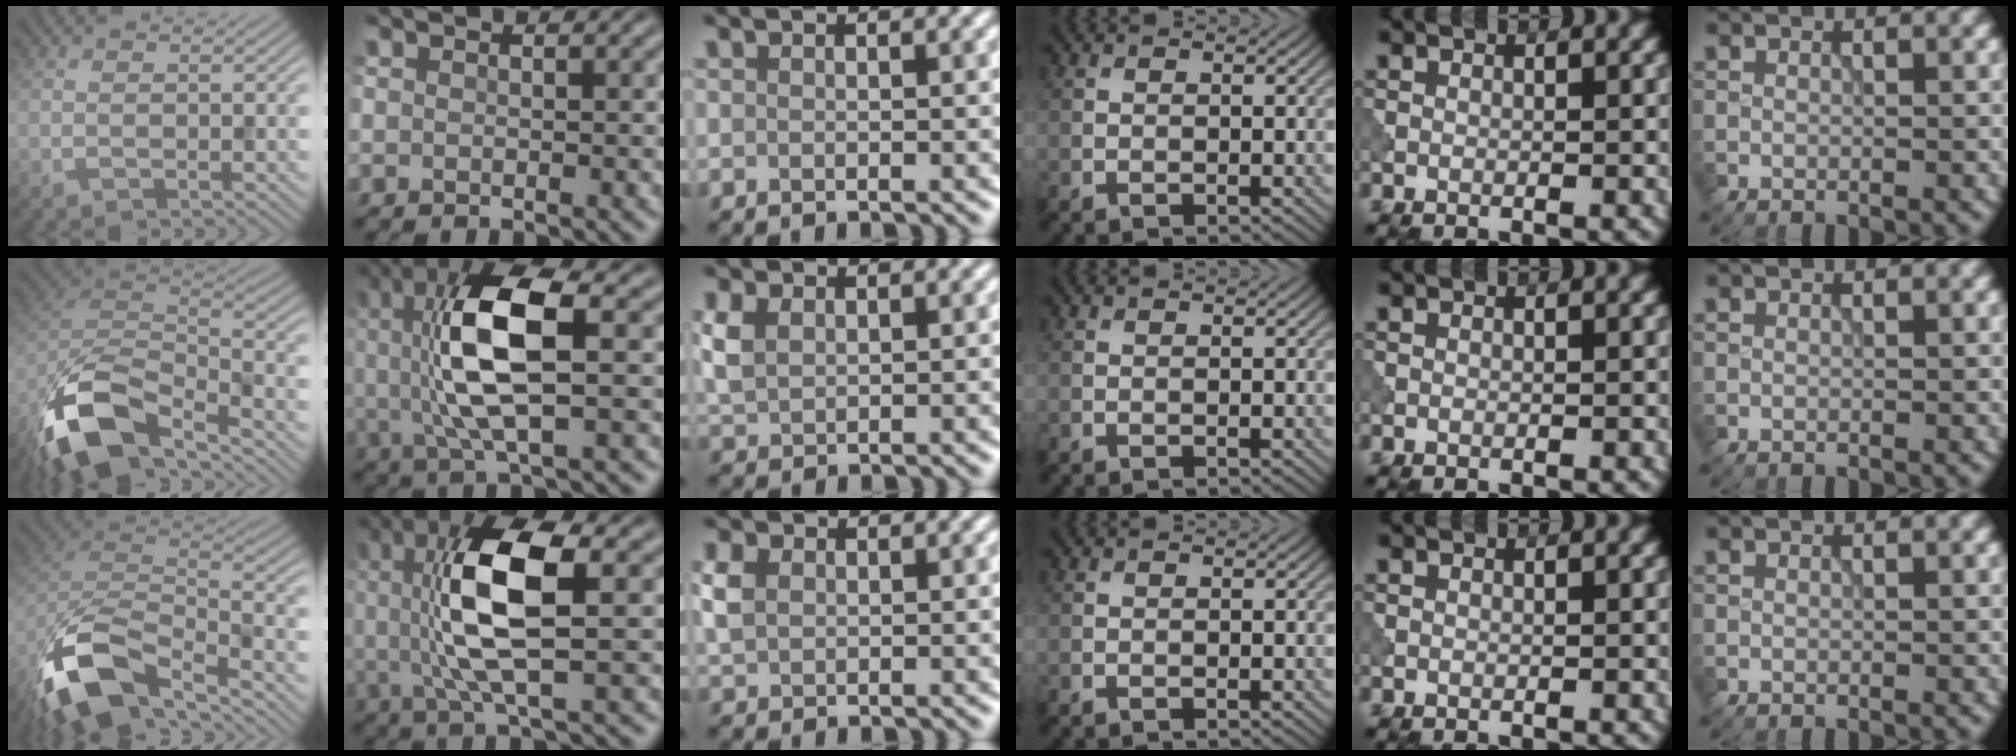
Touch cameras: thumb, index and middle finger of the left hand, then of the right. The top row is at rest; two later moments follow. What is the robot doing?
{"motion": "shake", "object": "bell"}